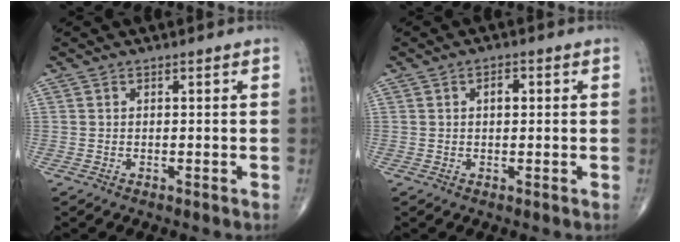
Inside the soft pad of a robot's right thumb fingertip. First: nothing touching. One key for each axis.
{"total": 2.1, "fx": 0.4, "fy": 1.2, "fz": 1.7, "tx": -0.022, "ty": 0.004, "tz": 0.003}